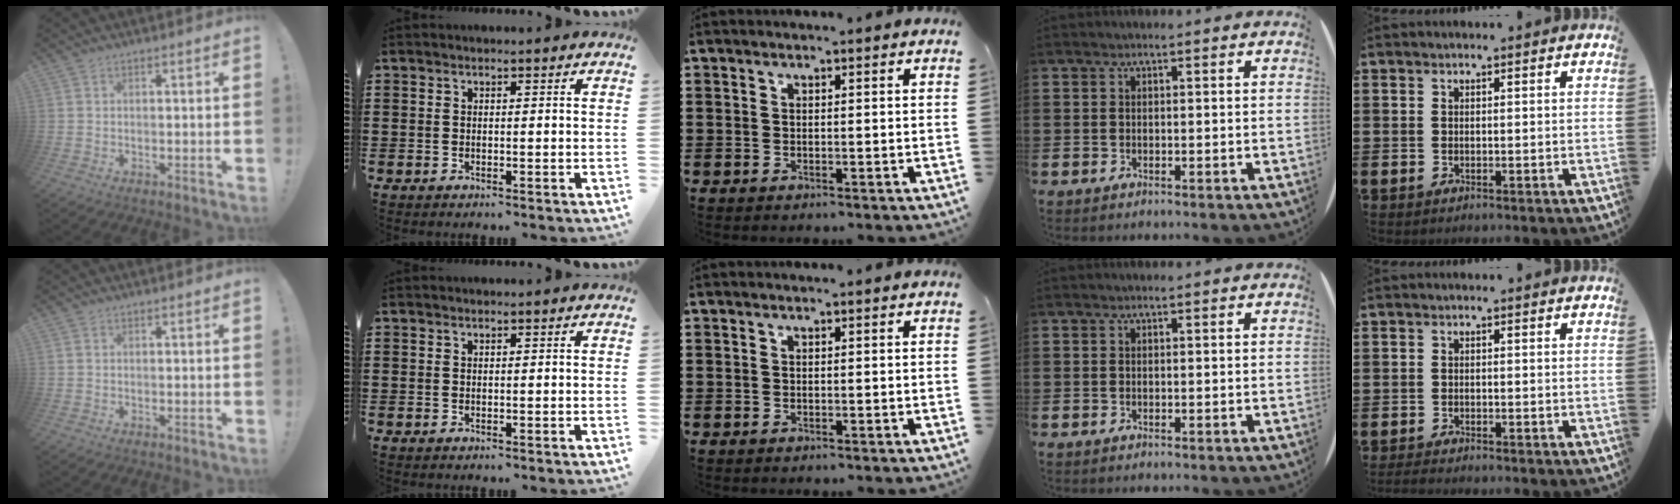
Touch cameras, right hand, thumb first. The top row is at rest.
{"little": {"total": 0.9, "force": [-0.8, 0.0, 0.2], "torque": [-0.005, -0.001, -0.017]}}